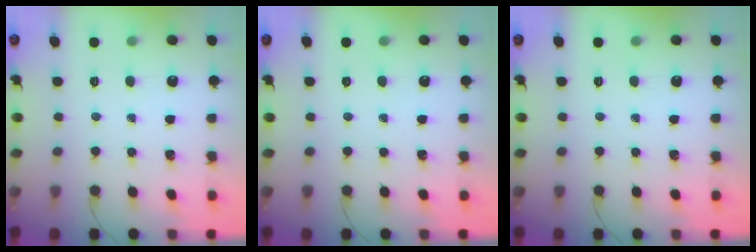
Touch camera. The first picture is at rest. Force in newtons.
{"total": 0.0}
{"total": 0.0}